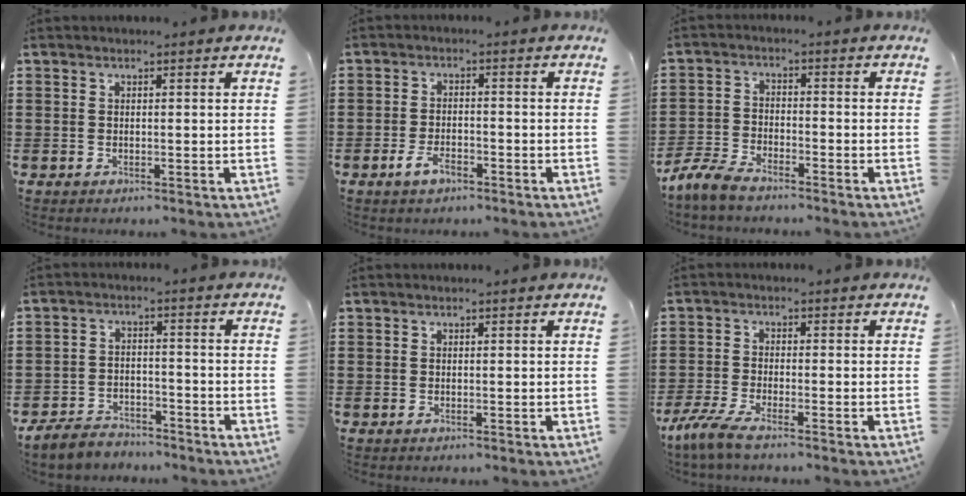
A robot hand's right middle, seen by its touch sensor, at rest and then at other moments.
{"total": 3.5, "force": [-2.1, 1.6, 2.3], "torque": [-0.047, 0.003, -0.043]}
{"total": 4.9, "force": [-4.4, 1.2, 1.8], "torque": [-0.066, -0.006, -0.096]}
{"total": 4.5, "force": [-4.3, 1.2, 0.7], "torque": [-0.027, 0.003, -0.090]}
{"total": 0.0}
{"total": 4.2, "force": [-3.4, 0.4, 2.4], "torque": [-0.076, -0.016, -0.076]}